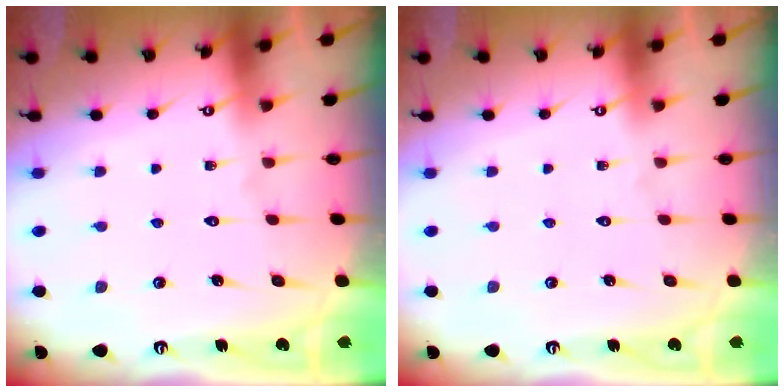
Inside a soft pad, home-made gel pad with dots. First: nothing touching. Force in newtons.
{"total": 0.0}